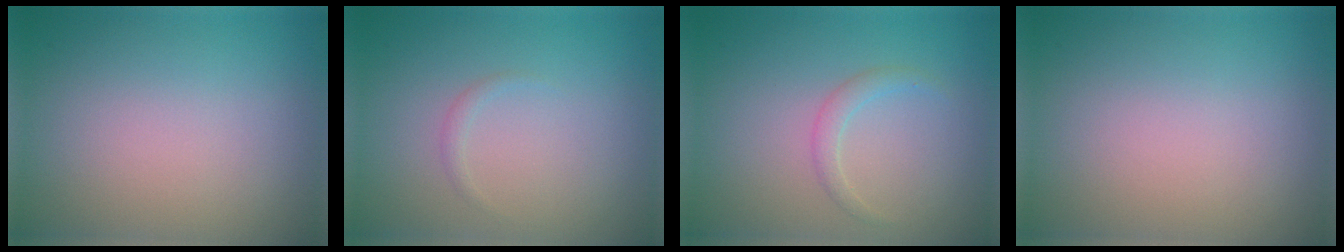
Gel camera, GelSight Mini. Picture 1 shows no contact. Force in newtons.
{"total": 0.6, "press": 0.6, "slide": 0.0}
{"total": 1.3, "press": 1.3, "slide": 0.2}
{"total": 0.0}